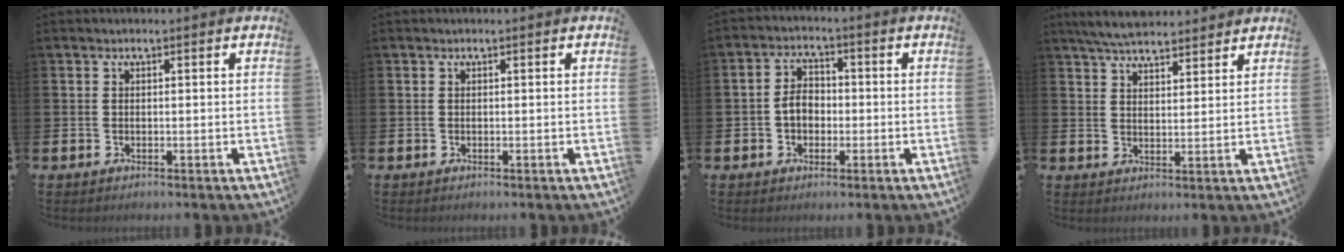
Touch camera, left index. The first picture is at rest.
{"total": 0.0}
{"total": 3.7, "force": [-0.7, 2.8, 2.4], "torque": [-0.040, 0.006, -0.018]}
{"total": 5.4, "force": [5.2, 0.8, 1.3], "torque": [-0.038, -0.017, 0.096]}